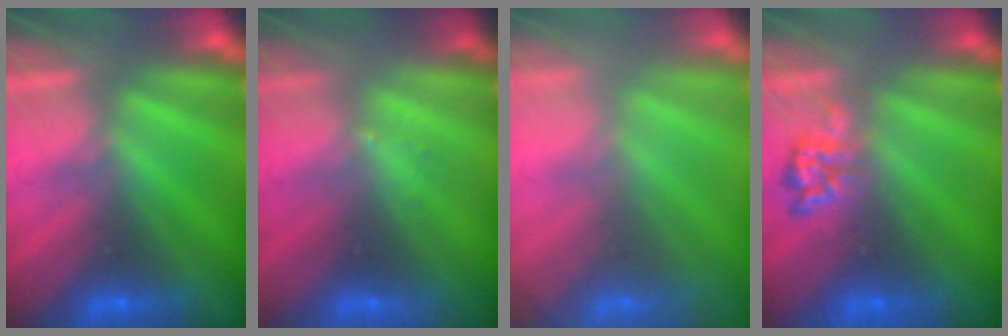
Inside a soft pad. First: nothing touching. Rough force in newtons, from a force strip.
{"total": 1.3}
{"total": 7.8}
{"total": 2.4}